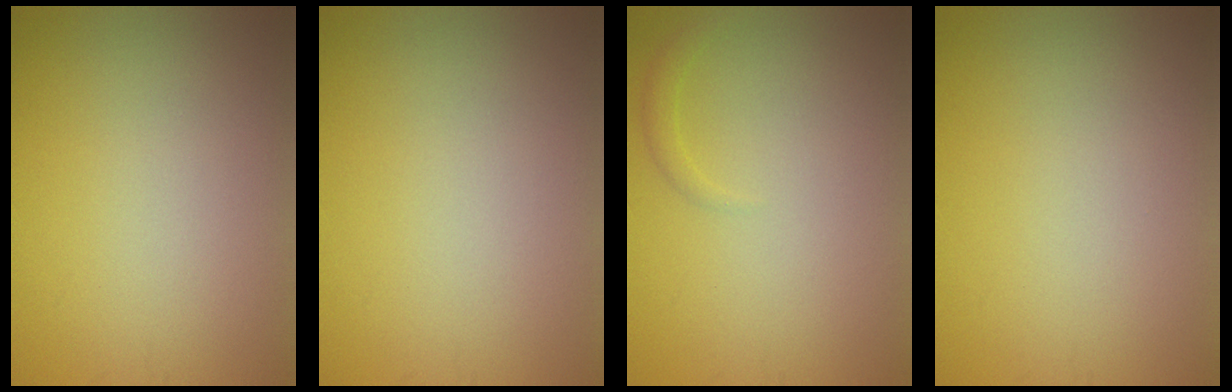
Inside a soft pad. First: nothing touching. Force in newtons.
{"total": 0.0}
{"total": 0.9, "press": 0.9, "slide": 0.1}
{"total": 0.0}